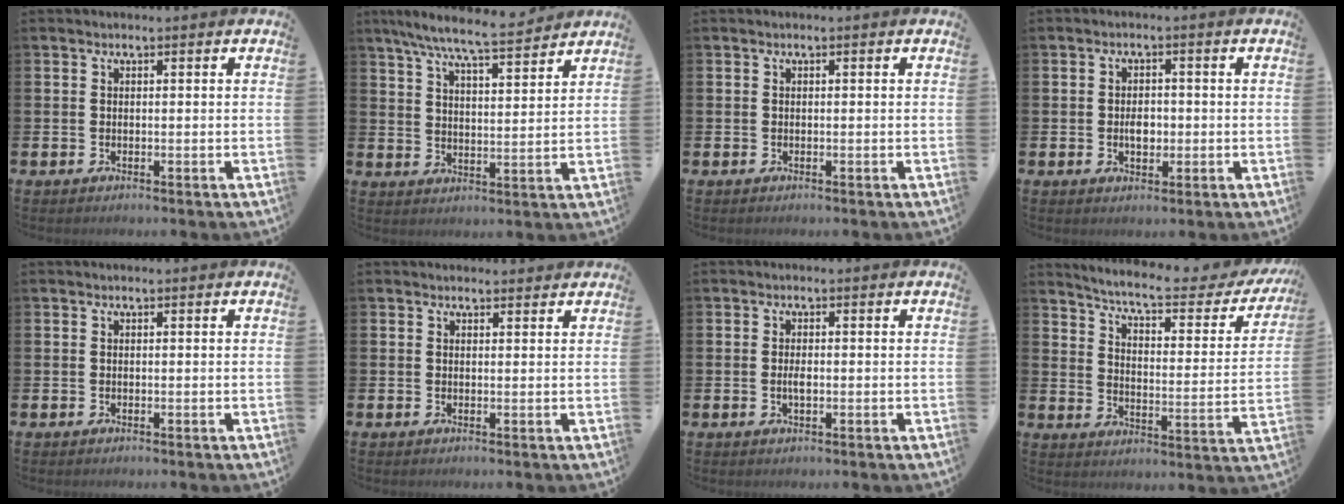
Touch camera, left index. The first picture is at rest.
{"total": 8.2, "force": [7.5, 0.4, 3.1], "torque": [-0.079, -0.041, 0.133]}
{"total": 0.0}
{"total": 2.7, "force": [-0.3, 1.8, 2.0], "torque": [-0.017, -0.003, -0.011]}
{"total": 0.0}
{"total": 1.0, "force": [1.0, 0.3, 0.1], "torque": [0.007, 0.000, 0.016]}
{"total": 1.5, "force": [-0.2, 0.6, 1.4], "torque": [-0.021, 0.000, -0.006]}
{"total": 6.8, "force": [6.0, 0.9, 3.1], "torque": [-0.079, -0.043, 0.093]}